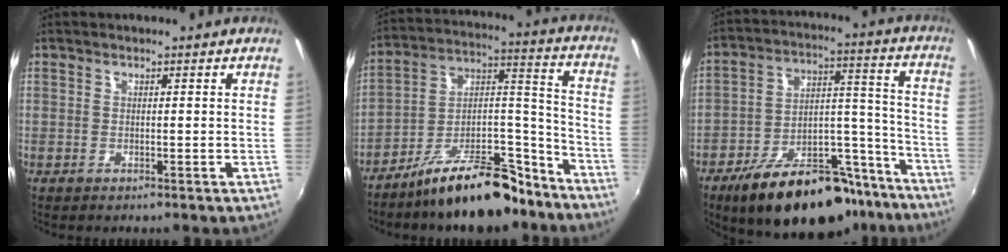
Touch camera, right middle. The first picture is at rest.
{"total": 18.8, "force": [-14.4, 6.5, 10.1], "torque": [-0.160, 0.036, -0.217]}
{"total": 23.6, "force": [-17.3, 10.5, 12.1], "torque": [-0.192, 0.044, -0.235]}